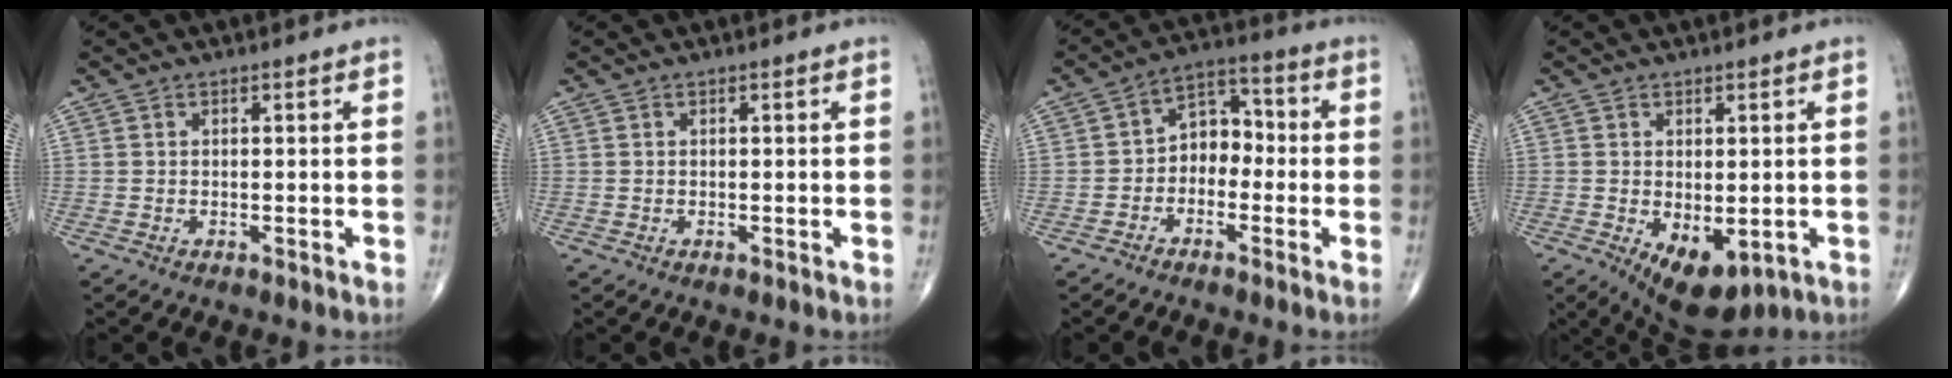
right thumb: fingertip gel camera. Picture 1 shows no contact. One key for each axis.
{"total": 0.0}
{"total": 6.4, "fx": -1.2, "fy": 4.8, "fz": 4.1, "tx": -0.038, "ty": 0.033, "tz": -0.039}
{"total": 8.9, "fx": -2.6, "fy": 4.7, "fz": 7.1, "tx": -0.096, "ty": -0.012, "tz": -0.023}